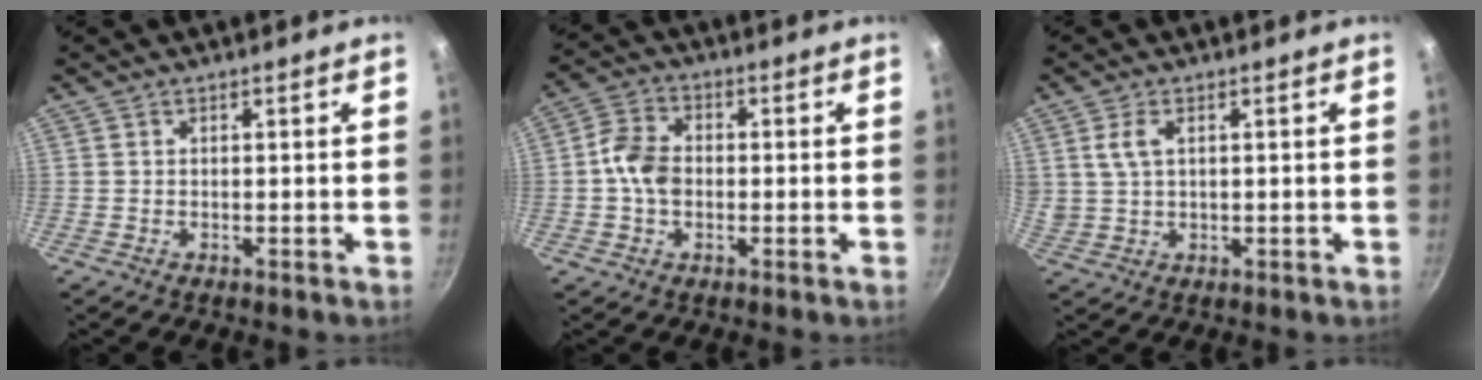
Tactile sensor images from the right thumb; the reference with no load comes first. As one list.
[{"total": 7.1, "force": [-0.6, 5.3, 4.8], "torque": [-0.078, 0.022, -0.023]}, {"total": 4.6, "force": [1.5, 2.7, 3.3], "torque": [-0.060, 0.000, 0.033]}]